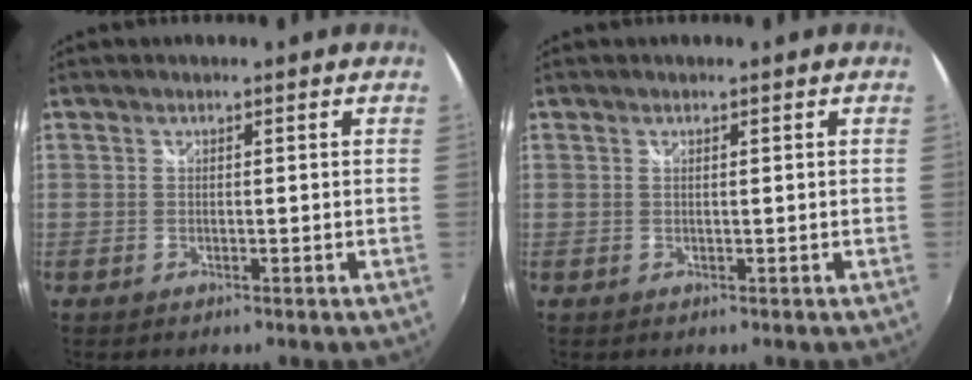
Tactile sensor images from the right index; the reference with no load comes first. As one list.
[{"total": 0.0}]